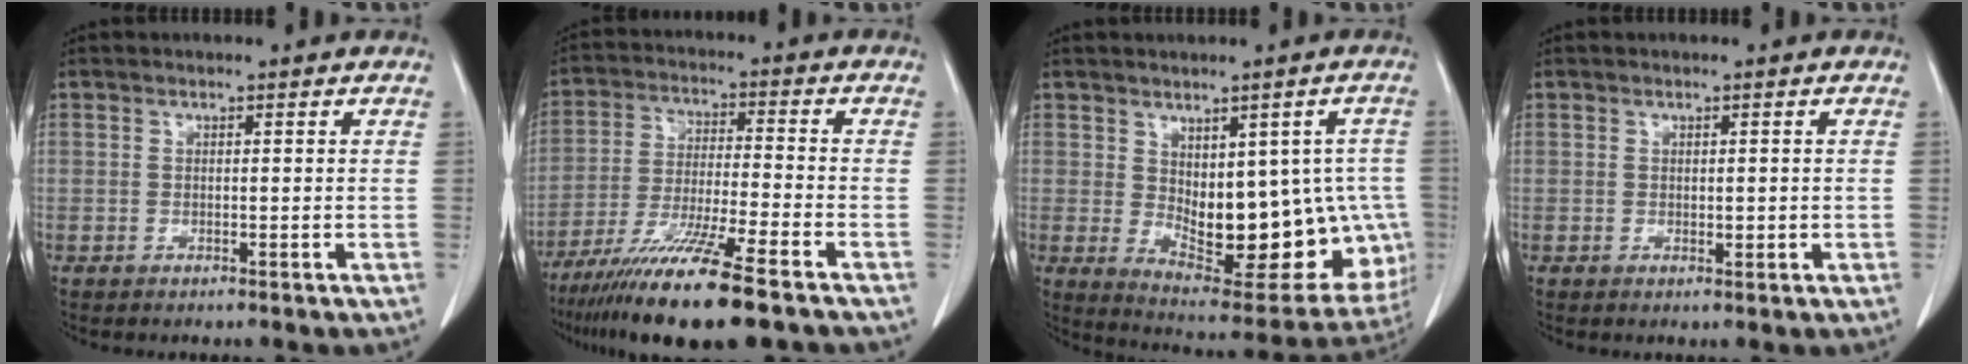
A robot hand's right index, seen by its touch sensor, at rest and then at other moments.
{"total": 14.5, "force": [-10.3, -0.2, 10.2], "torque": [-0.198, -0.046, -0.181]}
{"total": 18.6, "force": [-1.4, 8.8, 16.3], "torque": [-0.174, 0.005, 0.011]}
{"total": 1.1, "force": [0.0, 0.6, 1.0], "torque": [-0.012, -0.002, 0.003]}